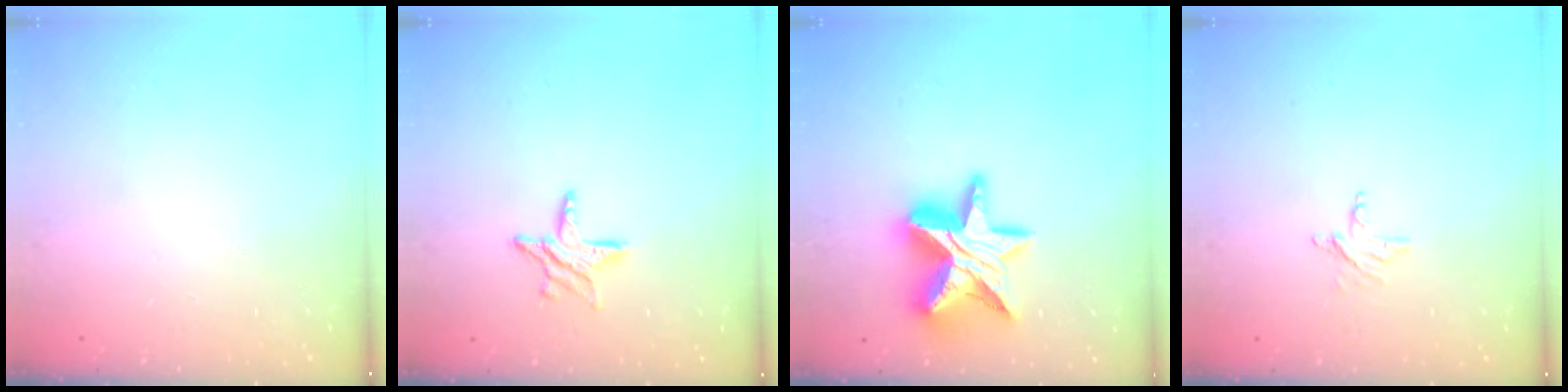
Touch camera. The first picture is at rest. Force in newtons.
{"total": 7.4, "press": 7.4, "slide": 0.2}
{"total": 18.3, "press": 18.3, "slide": 1.3}
{"total": 3.7, "press": 3.7, "slide": 0.2}